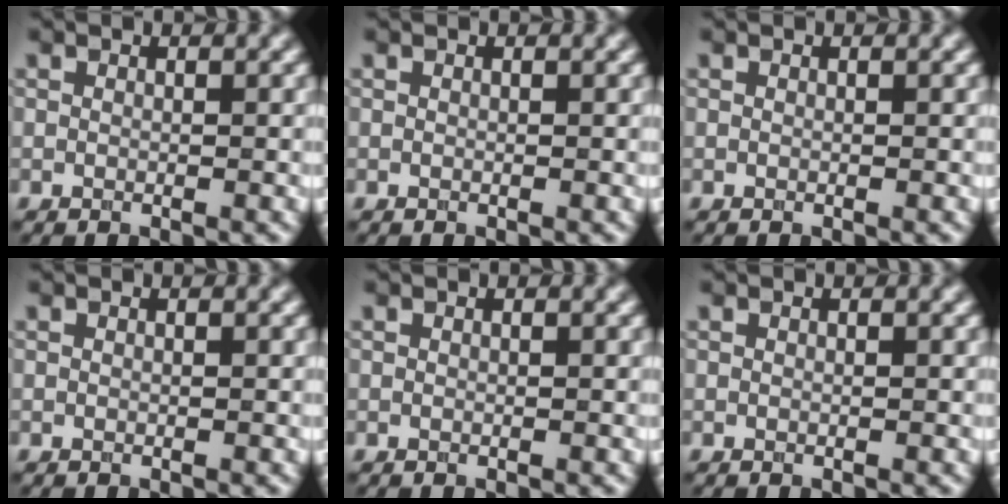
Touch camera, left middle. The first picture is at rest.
{"total": 0.0}
{"total": 0.0}
{"total": 0.0}
{"total": 0.0}
{"total": 0.0}